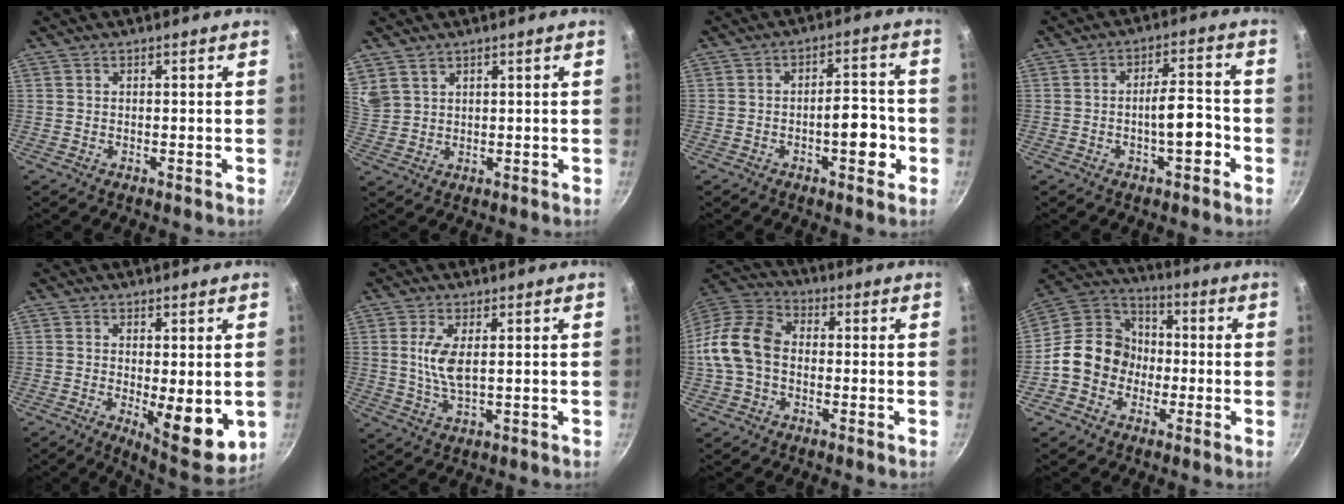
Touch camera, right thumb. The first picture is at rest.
{"total": 5.7, "force": [4.1, 3.2, 2.3], "torque": [-0.035, -0.002, 0.092]}
{"total": 7.9, "force": [-2.5, 3.3, 6.7], "torque": [-0.065, 0.027, -0.036]}
{"total": 7.2, "force": [-2.5, 2.4, 6.3], "torque": [-0.077, 0.033, -0.041]}
{"total": 10.4, "force": [-1.2, 3.7, 9.6], "torque": [-0.112, -0.017, -0.005]}
{"total": 6.0, "force": [1.2, 2.3, 5.4], "torque": [-0.109, -0.006, 0.026]}
{"total": 12.9, "force": [-0.9, 9.4, 8.7], "torque": [-0.146, 0.034, -0.036]}
{"total": 13.9, "force": [-2.9, 12.0, 6.4], "torque": [-0.066, 0.046, -0.070]}